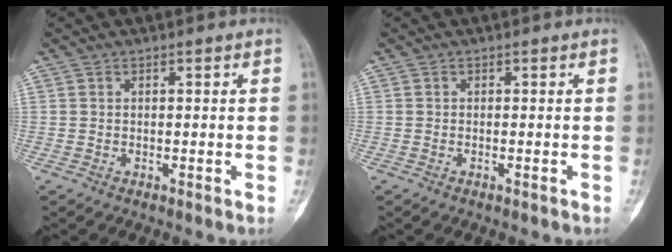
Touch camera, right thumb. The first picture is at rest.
{"total": 0.5, "force": [-0.3, 0.1, 0.4], "torque": [-0.011, 0.002, -0.004]}